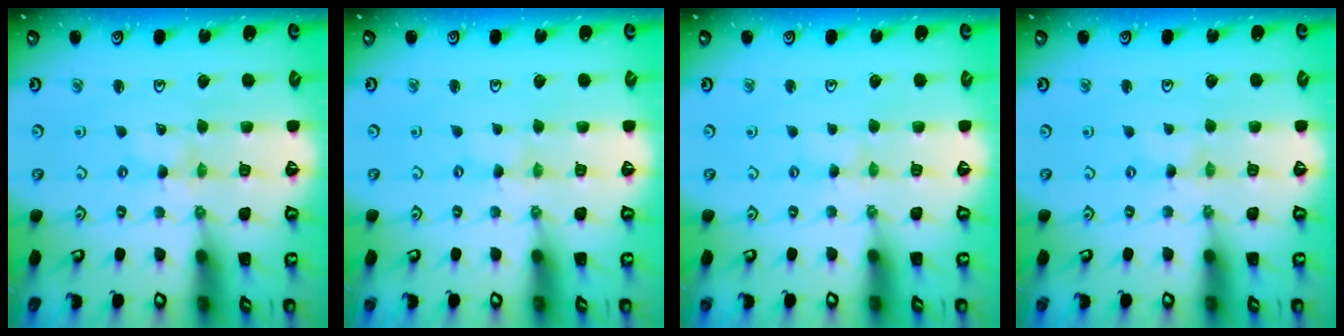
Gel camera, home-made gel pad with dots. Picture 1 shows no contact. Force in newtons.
{"total": 0.0}
{"total": 1.8, "press": 1.7, "slide": 0.3}
{"total": 0.0}